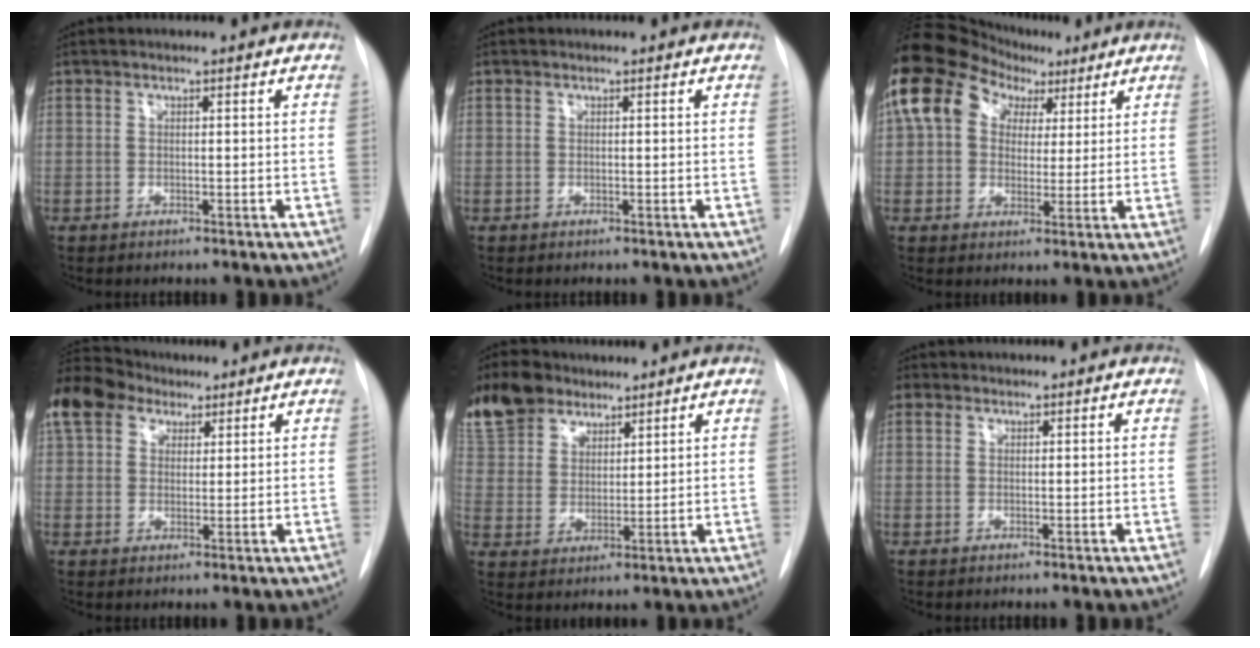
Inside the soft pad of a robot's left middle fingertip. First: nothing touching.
{"total": 0.8, "force": [-0.3, -0.4, -0.6], "torque": [0.016, -0.004, -0.005]}
{"total": 13.4, "force": [5.9, 9.8, 7.1], "torque": [-0.143, 0.064, 0.099]}
{"total": 15.6, "force": [10.0, 10.0, 6.4], "torque": [-0.183, 0.072, 0.185]}
{"total": 14.8, "force": [11.1, 8.4, 4.8], "torque": [-0.131, 0.035, 0.215]}
{"total": 0.8, "force": [0.4, 0.7, -0.3], "torque": [0.015, 0.004, 0.003]}